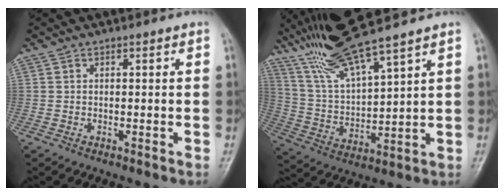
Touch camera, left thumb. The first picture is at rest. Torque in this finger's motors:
{"motor_torque": [2.52, 0.38, 1.49, -1.28, 0.56]}